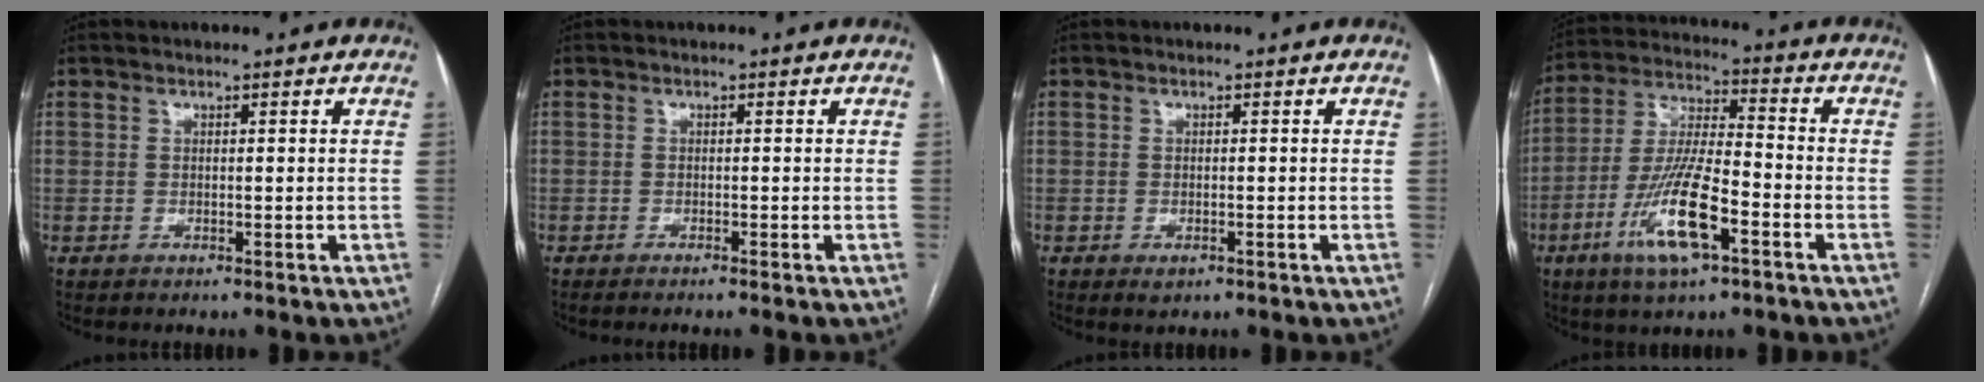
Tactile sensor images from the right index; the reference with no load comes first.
{"total": 1.7, "force": [-1.4, -0.3, 0.9], "torque": [-0.012, 0.003, -0.020]}
{"total": 1.5, "force": [-0.8, 0.7, 1.1], "torque": [-0.016, -0.001, -0.005]}
{"total": 13.7, "force": [-5.9, 3.0, 11.9], "torque": [-0.244, -0.007, -0.107]}